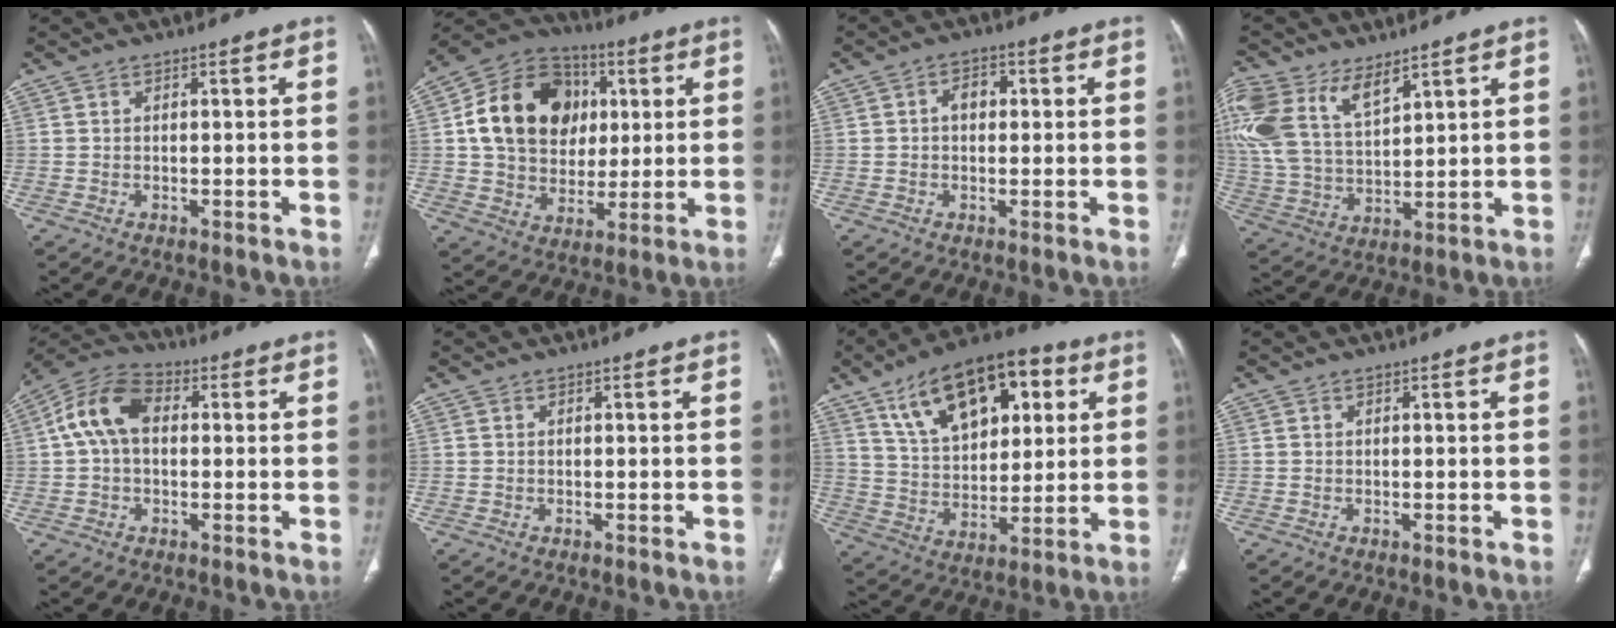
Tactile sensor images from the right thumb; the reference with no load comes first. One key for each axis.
{"total": 19.6, "fx": 3.7, "fy": 15.8, "fz": 11.1, "tx": -0.166, "ty": 0.013, "tz": 0.065}
{"total": 3.7, "fx": 0.4, "fy": 2.6, "fz": 2.5, "tx": -0.029, "ty": 0.013, "tz": 0.002}
{"total": 17.6, "fx": 9.8, "fy": 9.4, "fz": 11.2, "tx": -0.251, "ty": -0.015, "tz": 0.202}
{"total": 10.7, "fx": 1.3, "fy": 7.1, "fz": 7.9, "tx": -0.152, "ty": 0.031, "tz": 0.015}
{"total": 0.0}
{"total": 20.8, "fx": 9.1, "fy": 11.1, "fz": 15.0, "tx": -0.200, "ty": -0.015, "tz": 0.154}
{"total": 0.0}